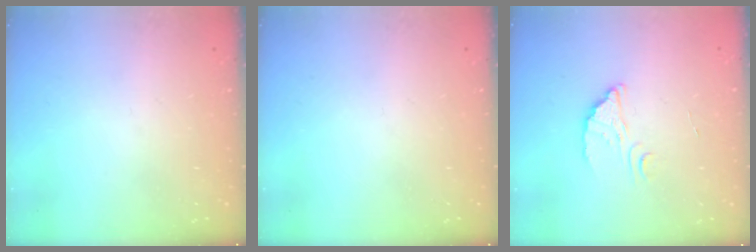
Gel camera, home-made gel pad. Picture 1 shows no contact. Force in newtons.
{"total": 0.0}
{"total": 3.0, "press": 3.0, "slide": 0.0}